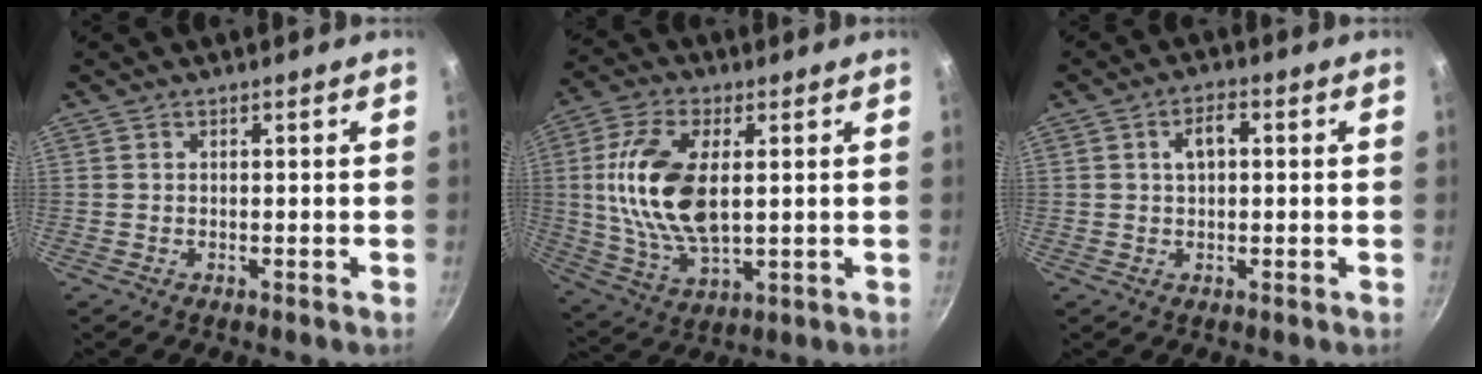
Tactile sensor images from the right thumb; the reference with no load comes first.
{"total": 16.7, "force": [2.0, 8.4, 14.3], "torque": [-0.287, -0.007, 0.043]}
{"total": 3.9, "force": [0.8, 2.1, 3.1], "torque": [-0.053, 0.010, 0.012]}